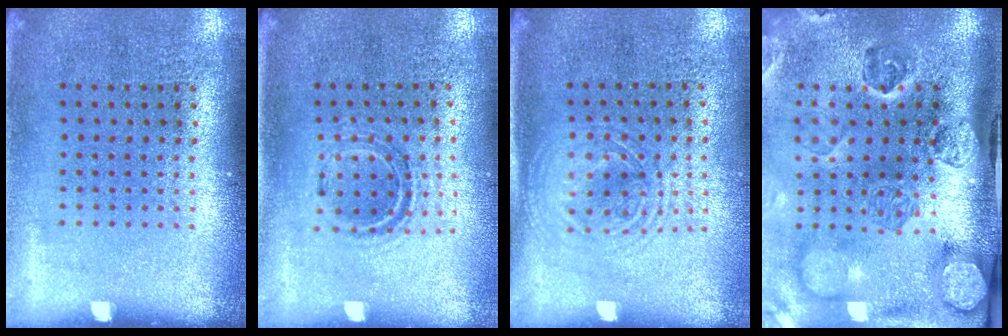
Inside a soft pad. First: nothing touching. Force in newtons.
{"total": 1.0, "press": 0.9, "slide": 0.3}
{"total": 1.5, "press": 1.3, "slide": 0.7}
{"total": 4.9, "press": 3.6, "slide": 3.3}